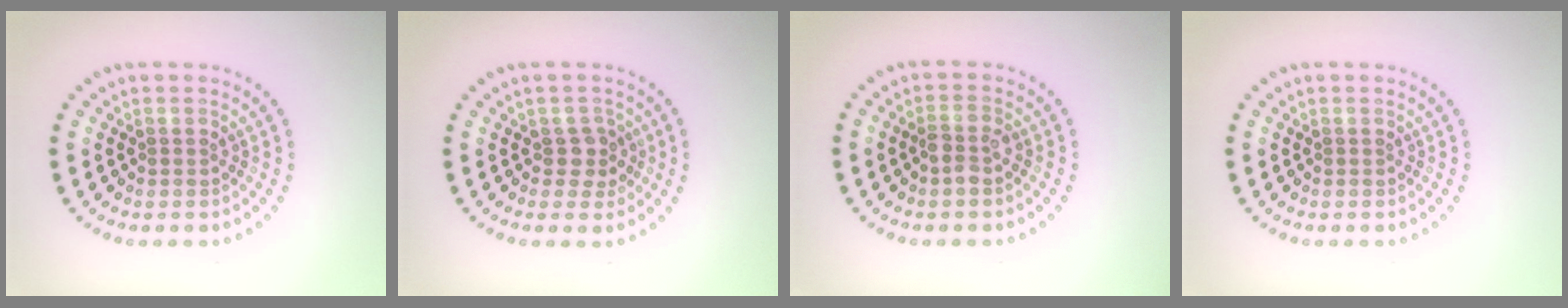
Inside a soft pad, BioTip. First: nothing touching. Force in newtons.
{"total": 1.9, "press": 1.7, "slide": 0.9}
{"total": 1.7, "press": 1.6, "slide": 0.4}
{"total": 0.0}